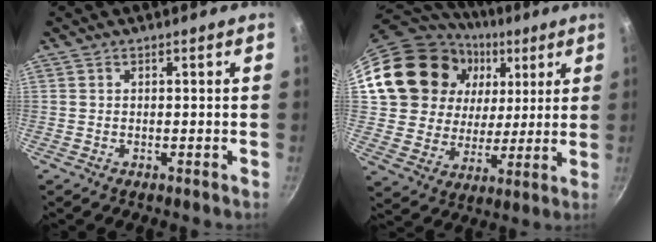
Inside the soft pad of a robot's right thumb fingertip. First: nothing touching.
{"total": 23.5, "force": [9.3, 18.0, 11.9], "torque": [-0.199, -0.001, 0.172]}